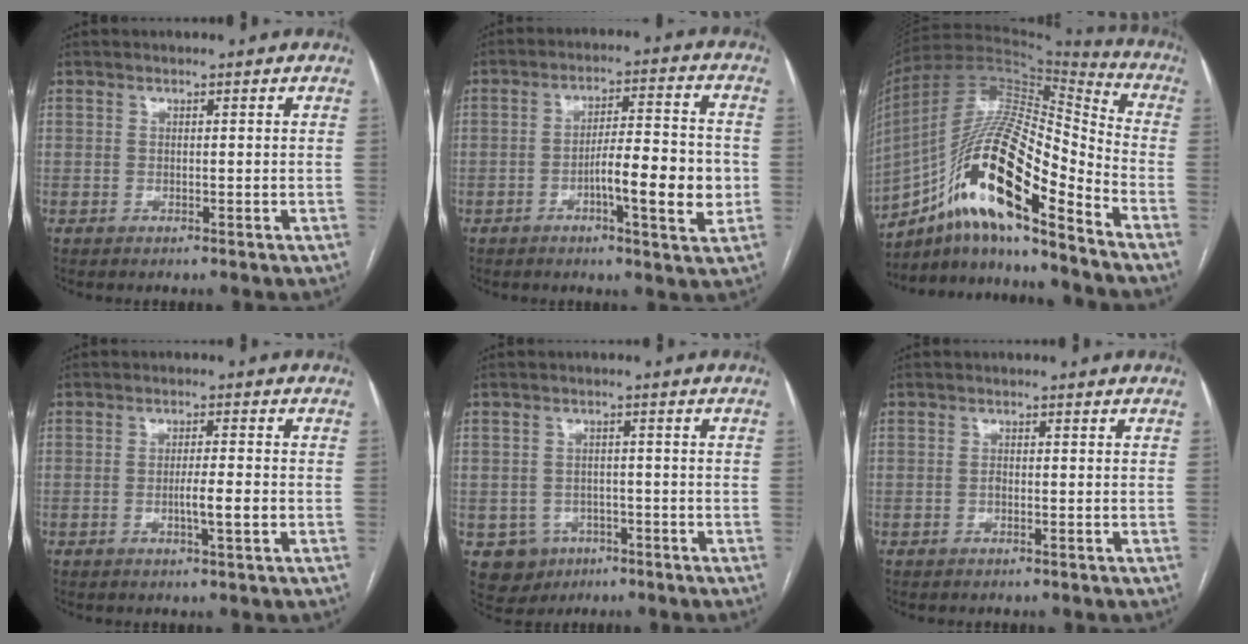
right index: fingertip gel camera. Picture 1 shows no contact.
{"total": 10.5, "force": [-2.6, 1.7, 10.0], "torque": [-0.155, 0.007, -0.041]}
{"total": 20.9, "force": [-11.6, 3.7, 16.9], "torque": [-0.330, 0.004, -0.205]}
{"total": 3.6, "force": [-1.0, 0.1, 3.5], "torque": [-0.059, -0.002, -0.015]}
{"total": 5.4, "force": [-2.2, 4.9, 0.8], "torque": [-0.011, 0.008, -0.026]}
{"total": 0.6, "force": [-0.3, 0.3, 0.4], "torque": [-0.007, 0.002, -0.007]}